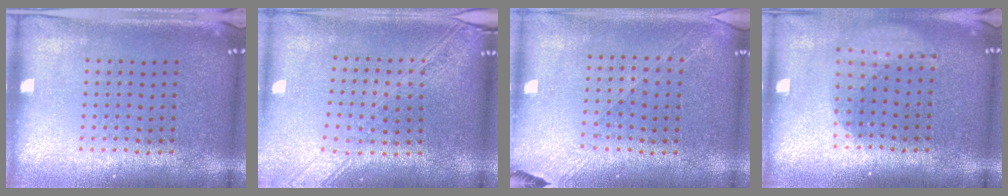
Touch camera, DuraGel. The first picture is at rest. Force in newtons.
{"total": 2.2, "press": 1.9, "slide": 1.2}
{"total": 1.3, "press": 1.2, "slide": 0.5}
{"total": 1.9, "press": 1.4, "slide": 1.2}